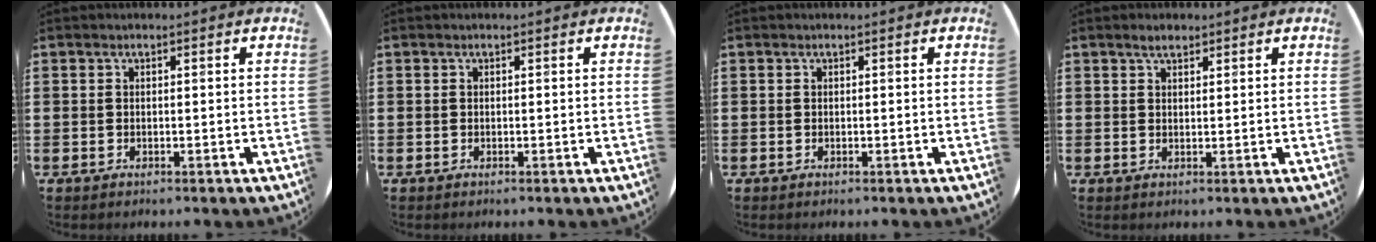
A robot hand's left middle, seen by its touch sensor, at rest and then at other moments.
{"total": 0.0}
{"total": 0.0}
{"total": 1.8, "force": [1.6, 0.6, 0.7], "torque": [-0.008, 0.001, 0.027]}